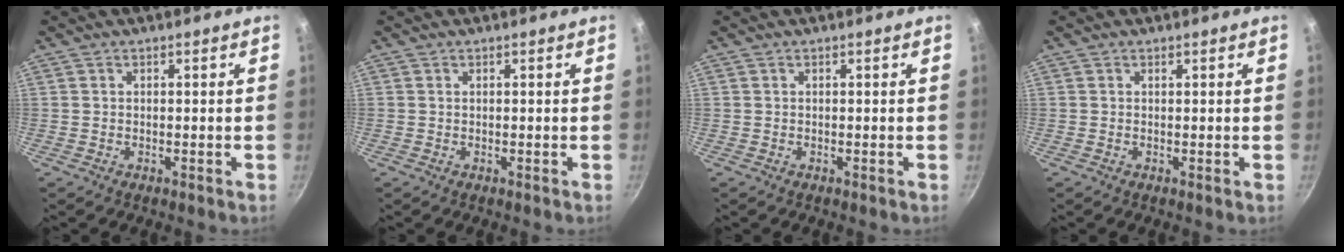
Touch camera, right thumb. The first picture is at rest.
{"total": 0.0}
{"total": 0.0}
{"total": 0.0}